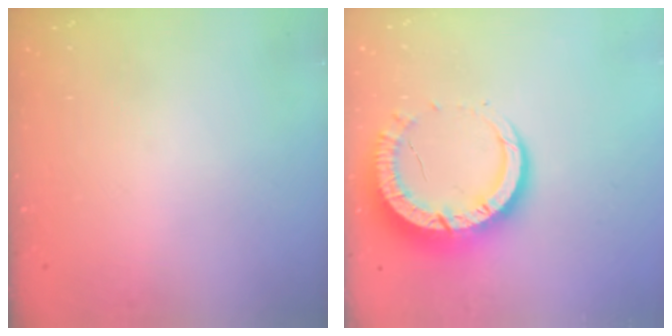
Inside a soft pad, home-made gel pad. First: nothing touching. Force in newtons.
{"total": 11.1, "press": 11.1, "slide": 1.0}